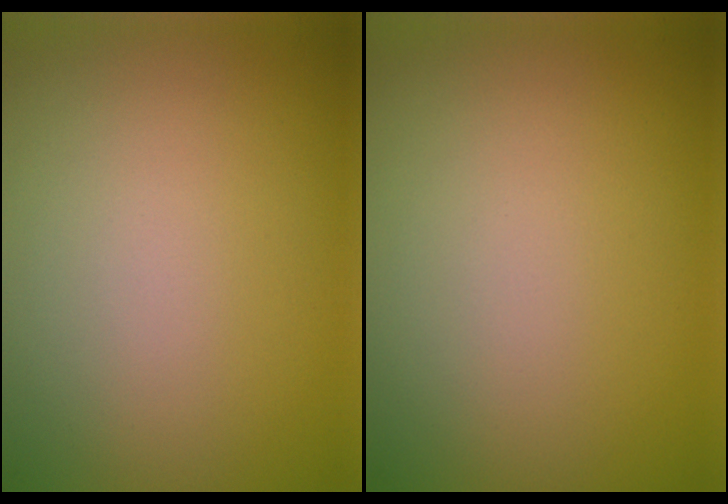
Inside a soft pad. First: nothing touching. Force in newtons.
{"total": 0.0}